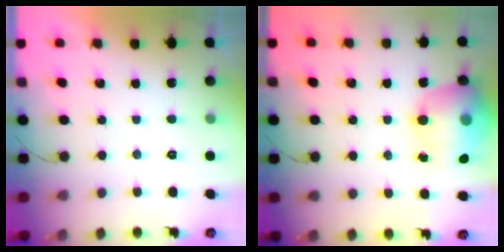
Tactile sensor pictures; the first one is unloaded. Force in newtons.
{"total": 18.1, "press": 17.9, "slide": 2.5}